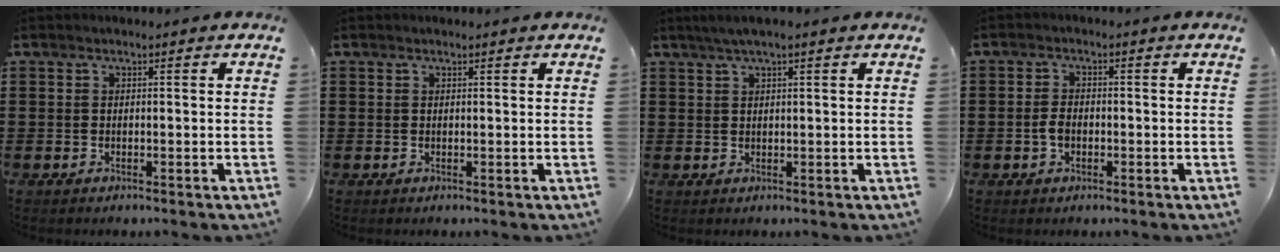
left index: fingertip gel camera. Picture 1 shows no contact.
{"total": 0.0}
{"total": 2.2, "force": [1.4, 0.0, 1.7], "torque": [-0.032, 0.003, 0.024]}
{"total": 2.3, "force": [-0.6, 1.5, 1.7], "torque": [-0.041, 0.000, -0.015]}